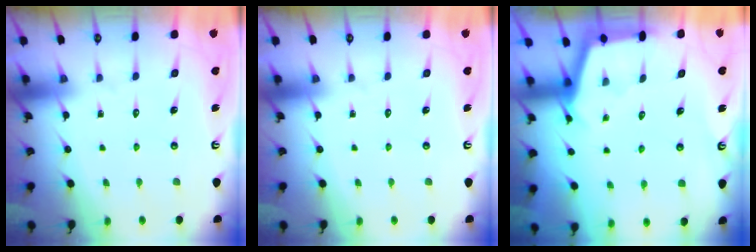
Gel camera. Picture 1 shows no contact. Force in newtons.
{"total": 0.0}
{"total": 2.9, "press": 2.9, "slide": 0.3}